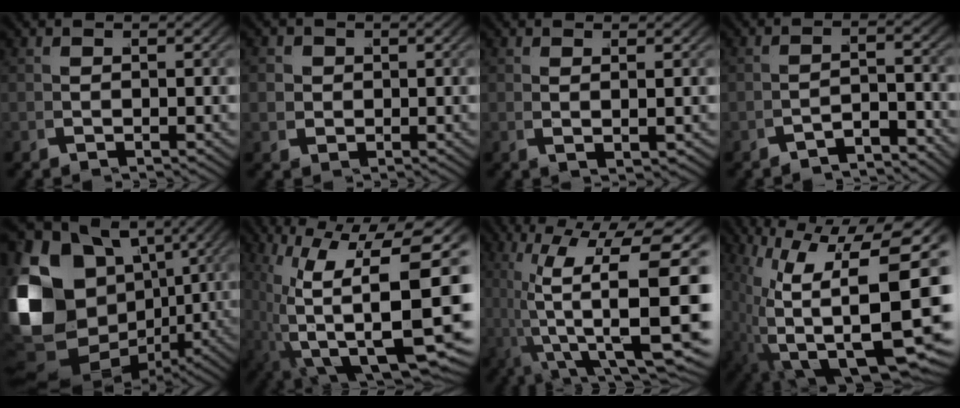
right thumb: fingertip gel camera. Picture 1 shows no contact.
{"total": 3.1, "force": [0.6, 2.8, 1.0], "torque": [-0.030, -0.004, 0.011]}
{"total": 1.3, "force": [0.9, 0.3, 0.8], "torque": [-0.022, 0.003, 0.019]}
{"total": 2.6, "force": [-2.4, 0.3, 1.2], "torque": [-0.011, 0.000, -0.042]}
{"total": 19.9, "force": [-0.4, 15.3, 12.7], "torque": [-0.289, -0.068, 0.020]}
{"total": 15.9, "force": [-1.2, 8.1, 13.6], "torque": [-0.241, -0.050, 0.017]}
{"total": 16.2, "force": [-1.3, 8.3, 13.9], "torque": [-0.258, -0.069, 0.023]}
{"total": 16.2, "force": [-2.9, 8.3, 13.6], "torque": [-0.231, -0.062, -0.001]}